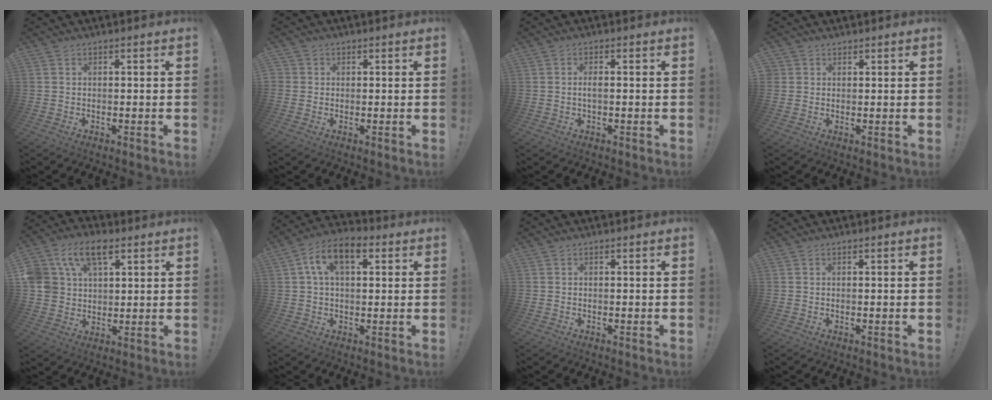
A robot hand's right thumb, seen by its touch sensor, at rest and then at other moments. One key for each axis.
{"total": 1.7, "fx": 0.4, "fy": 1.6, "fz": 0.3, "tx": -0.002, "ty": 0.000, "tz": 0.007}
{"total": 1.7, "fx": -0.2, "fy": 0.4, "fz": 1.6, "tx": -0.034, "ty": 0.004, "tz": -0.004}
{"total": 1.9, "fx": 1.4, "fy": 1.3, "fz": -0.2, "tx": 0.008, "ty": -0.006, "tz": 0.025}
{"total": 13.1, "fx": 6.6, "fy": 8.8, "fz": 7.2, "tx": -0.139, "ty": -0.016, "tz": 0.127}
{"total": 10.7, "fx": 3.6, "fy": 5.8, "fz": 8.2, "tx": -0.143, "ty": 0.010, "tz": 0.066}
{"total": 0.0}
{"total": 0.0}